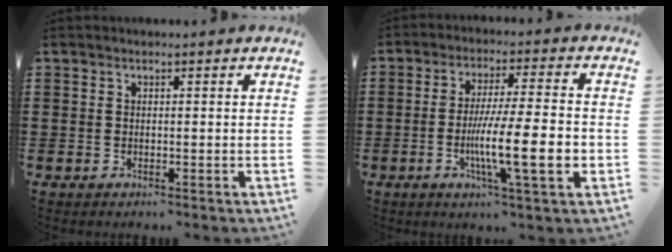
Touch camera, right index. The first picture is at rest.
{"total": 13.0, "force": [-3.2, 1.9, 12.4], "torque": [-0.229, -0.011, -0.057]}